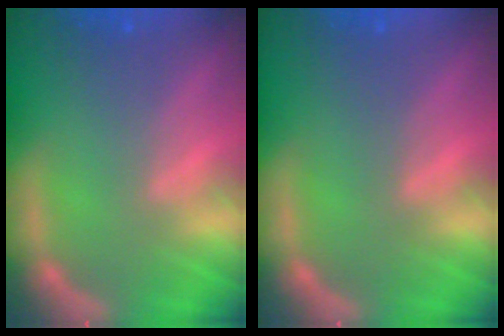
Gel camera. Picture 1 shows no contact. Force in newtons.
{"total": 0.0}